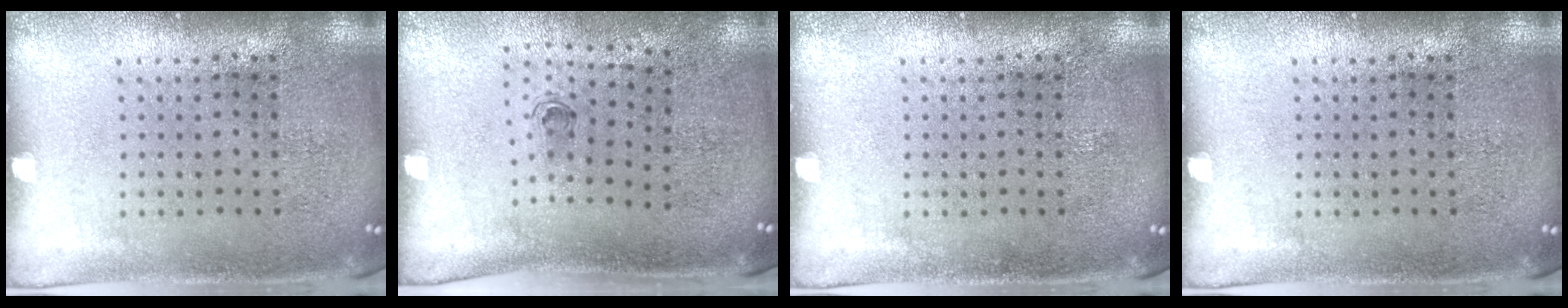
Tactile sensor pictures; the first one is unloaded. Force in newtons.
{"total": 0.6, "press": 0.3, "slide": 0.5}
{"total": 0.0}
{"total": 0.0}